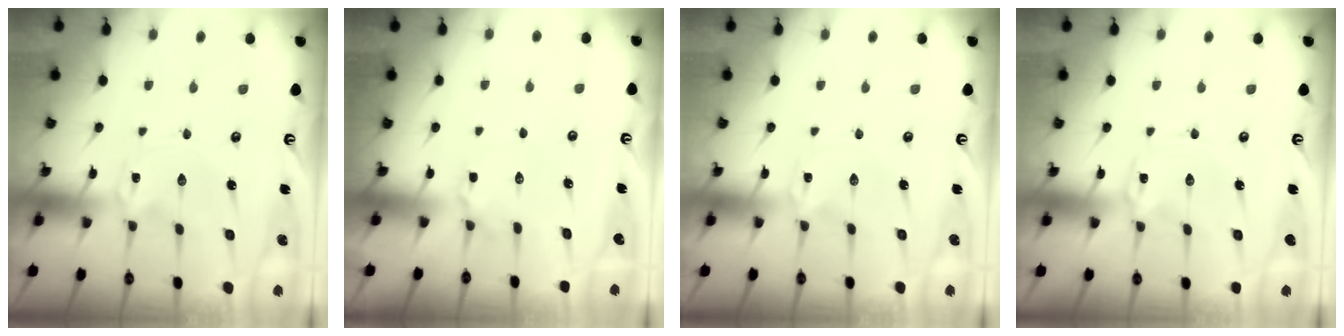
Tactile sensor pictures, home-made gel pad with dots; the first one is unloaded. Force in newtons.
{"total": 3.9, "press": 3.9, "slide": 0.7}
{"total": 0.0}
{"total": 0.6, "press": 0.6, "slide": 0.1}